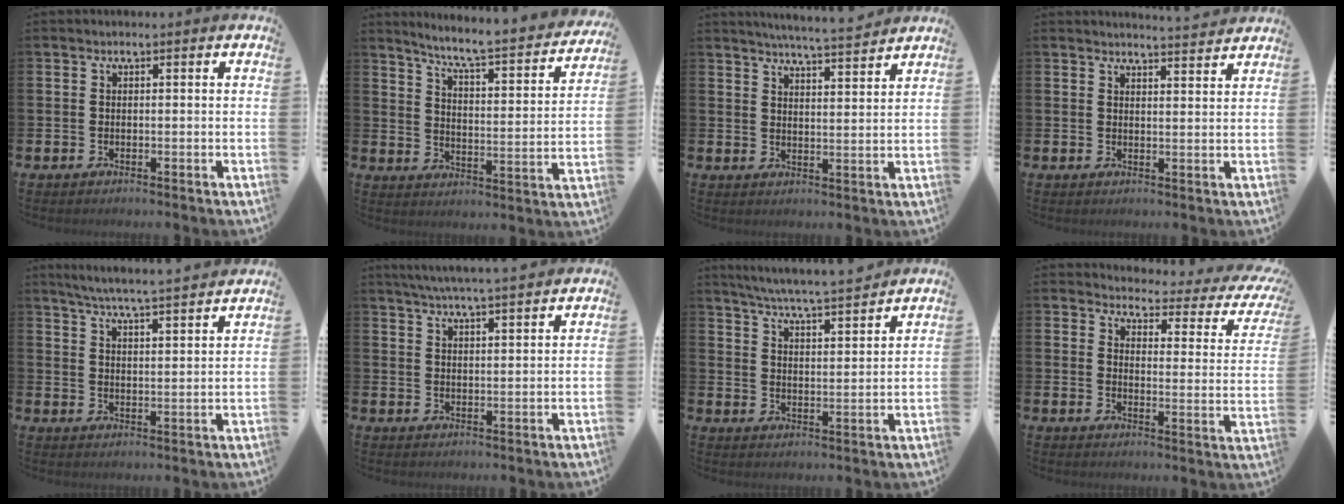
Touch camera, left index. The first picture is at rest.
{"total": 6.4, "force": [5.8, 0.2, 2.7], "torque": [-0.076, -0.052, 0.091]}
{"total": 5.3, "force": [5.2, -0.7, 0.8], "torque": [-0.029, -0.033, 0.091]}
{"total": 3.3, "force": [3.3, -0.3, -0.1], "torque": [0.004, -0.025, 0.057]}
{"total": 5.7, "force": [5.4, -0.6, 1.4], "torque": [-0.050, -0.036, 0.095]}
{"total": 5.3, "force": [5.1, -0.5, 1.4], "torque": [-0.039, -0.021, 0.091]}
{"total": 6.1, "force": [5.9, -0.3, 1.4], "torque": [-0.045, -0.045, 0.102]}
{"total": 3.1, "force": [2.7, 1.1, 0.9], "torque": [-0.026, -0.033, 0.035]}